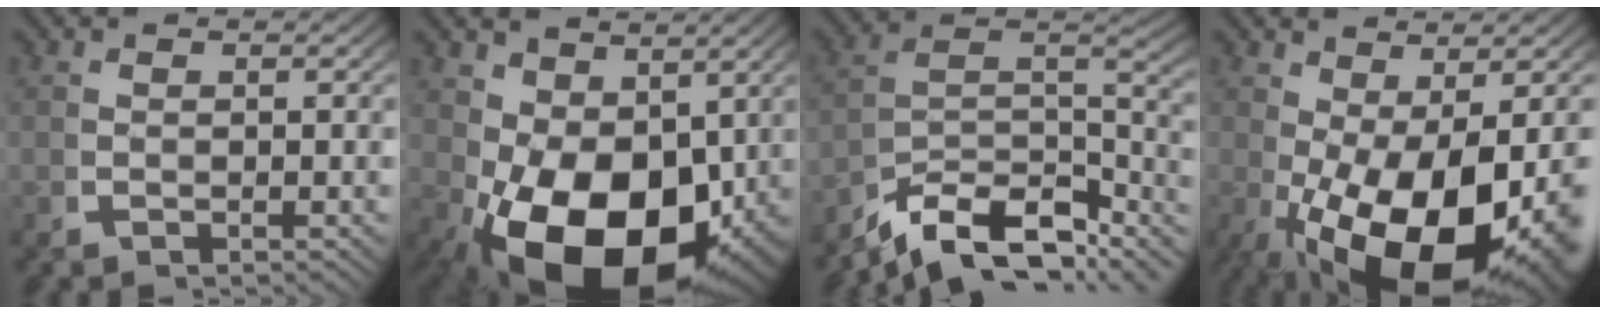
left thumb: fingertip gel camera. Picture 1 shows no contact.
{"total": 14.6, "force": [-2.9, 9.2, 10.9], "torque": [-0.201, -0.076, -0.008]}
{"total": 11.8, "force": [-4.9, 7.1, 8.2], "torque": [-0.158, -0.041, -0.060]}
{"total": 15.3, "force": [-3.2, 8.6, 12.2], "torque": [-0.219, -0.072, -0.005]}